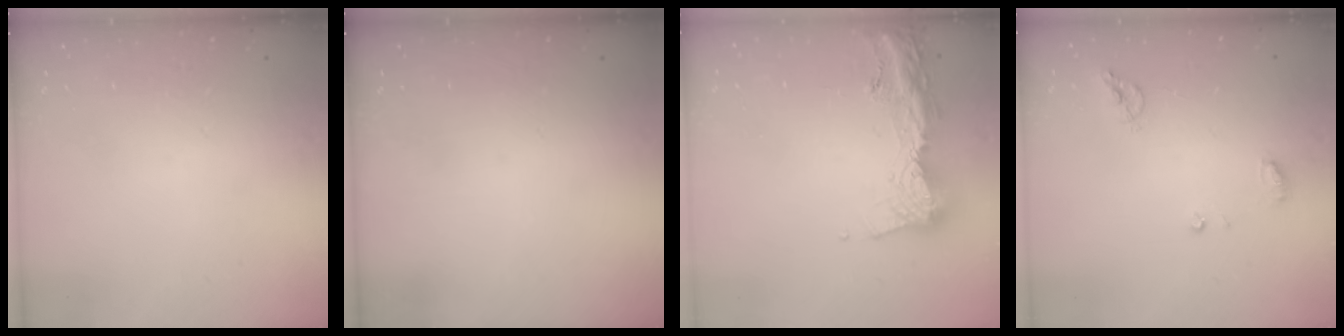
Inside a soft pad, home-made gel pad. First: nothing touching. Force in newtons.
{"total": 0.0}
{"total": 15.5, "press": 15.4, "slide": 1.5}
{"total": 7.5, "press": 7.4, "slide": 0.9}